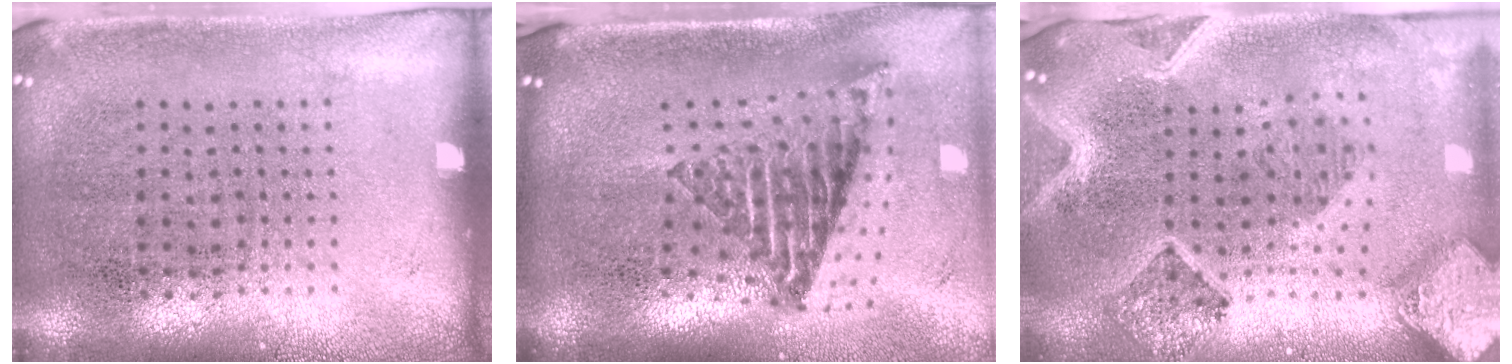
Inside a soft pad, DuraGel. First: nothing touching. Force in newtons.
{"total": 2.7, "press": 1.8, "slide": 2.0}
{"total": 3.0, "press": 2.6, "slide": 1.5}